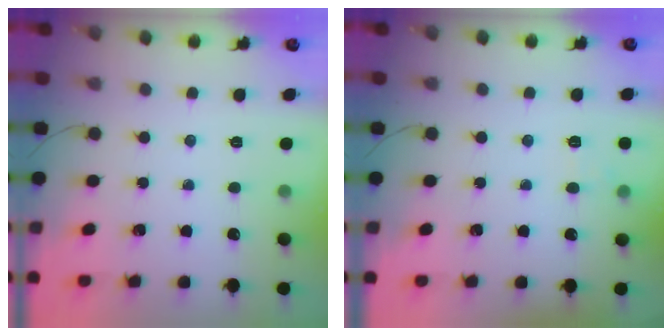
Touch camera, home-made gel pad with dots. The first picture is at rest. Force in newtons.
{"total": 5.5, "press": 5.3, "slide": 1.6}